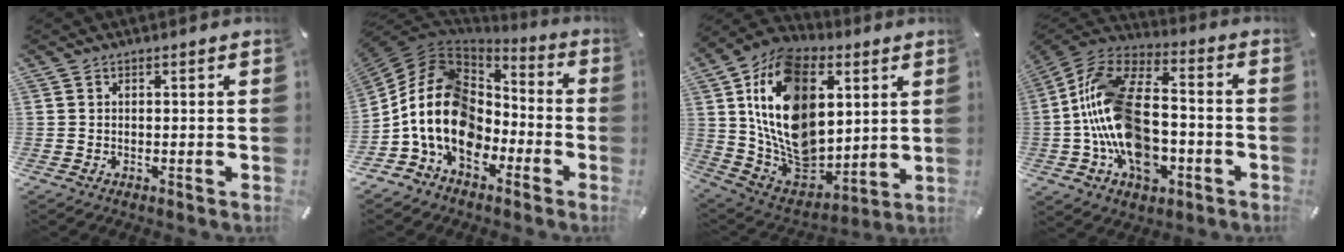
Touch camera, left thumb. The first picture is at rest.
{"total": 18.1, "force": [-4.1, 13.8, 11.0], "torque": [-0.249, 0.012, -0.076]}
{"total": 23.1, "force": [5.6, 16.6, 15.0], "torque": [-0.294, -0.036, 0.098]}
{"total": 21.5, "force": [-5.1, 13.8, 15.6], "torque": [-0.321, 0.037, -0.086]}